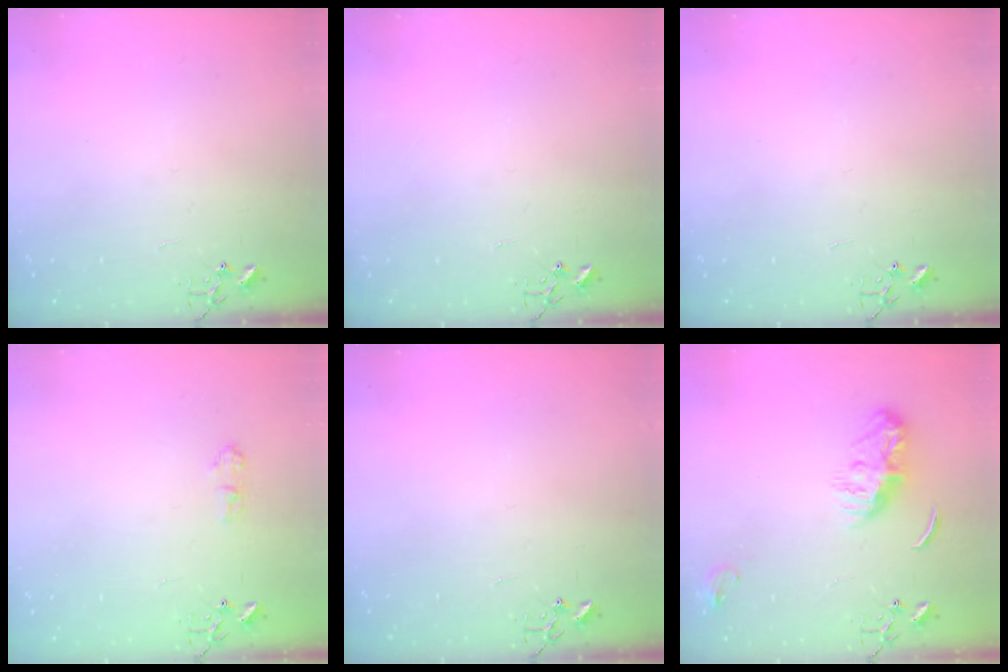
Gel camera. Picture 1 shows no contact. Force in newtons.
{"total": 0.0}
{"total": 0.0}
{"total": 5.8, "press": 5.8, "slide": 0.8}
{"total": 0.0}
{"total": 8.7, "press": 8.7, "slide": 0.3}